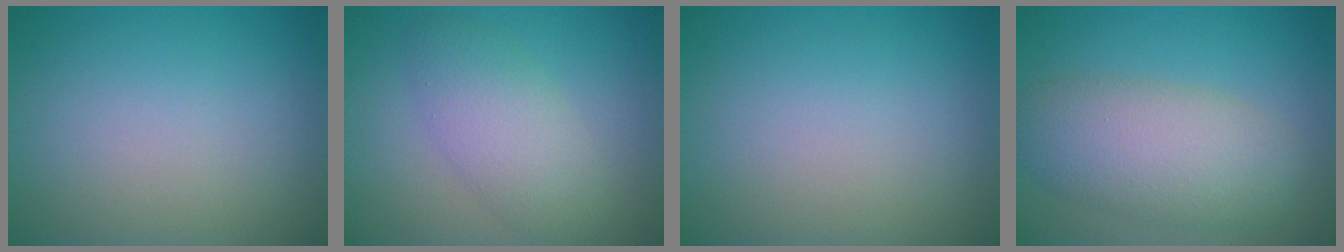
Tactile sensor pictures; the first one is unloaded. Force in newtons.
{"total": 4.2, "press": 4.2, "slide": 0.1}
{"total": 0.0}
{"total": 6.4, "press": 6.4, "slide": 0.3}